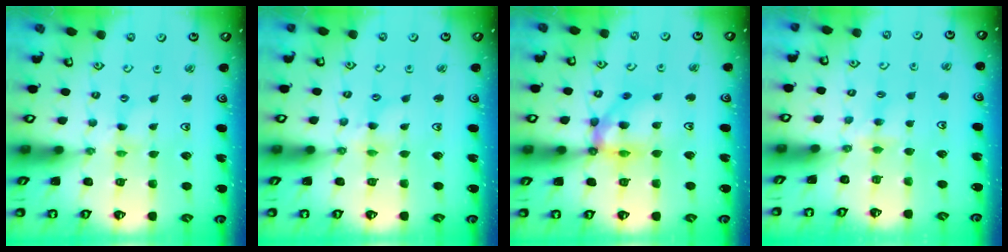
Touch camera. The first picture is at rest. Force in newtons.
{"total": 2.5, "press": 2.5, "slide": 0.3}
{"total": 12.1, "press": 12.0, "slide": 1.7}
{"total": 3.6, "press": 3.5, "slide": 0.5}